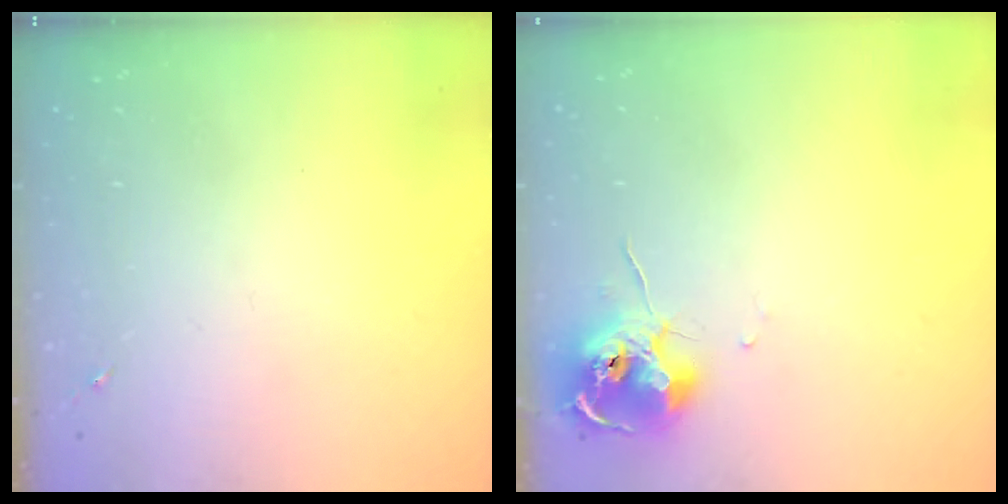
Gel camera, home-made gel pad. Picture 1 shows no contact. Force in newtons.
{"total": 10.3, "press": 10.3, "slide": 0.9}